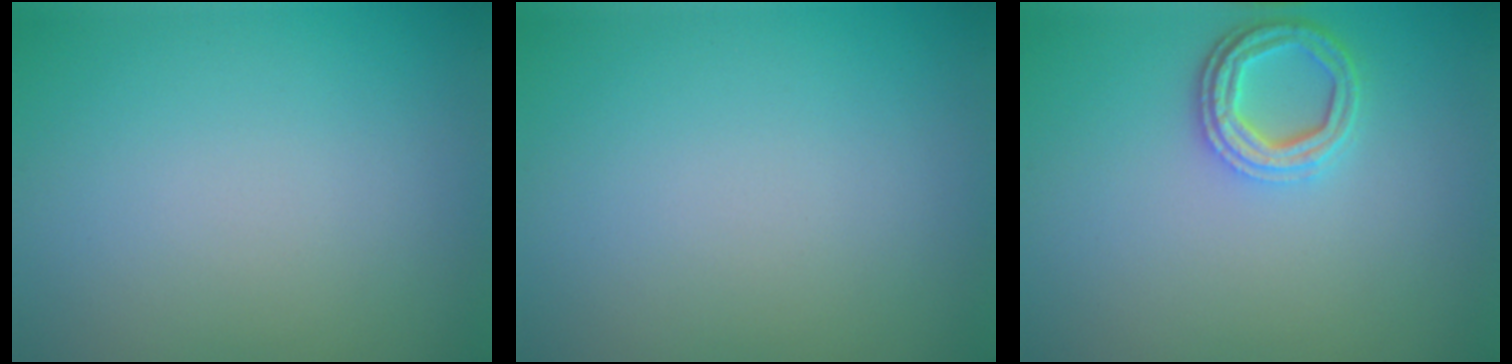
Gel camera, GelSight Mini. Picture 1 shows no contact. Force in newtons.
{"total": 0.0}
{"total": 3.2, "press": 2.8, "slide": 1.6}